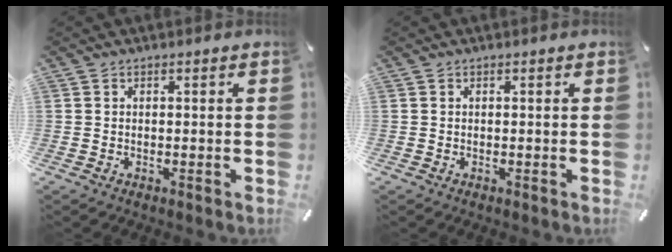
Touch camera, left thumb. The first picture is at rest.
{"total": 0.0}